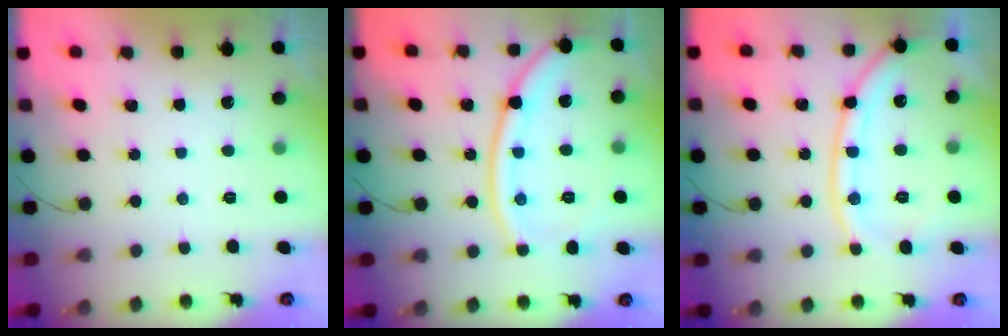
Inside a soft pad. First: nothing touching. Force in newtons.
{"total": 15.2, "press": 15.1, "slide": 1.4}
{"total": 13.9, "press": 13.8, "slide": 1.5}